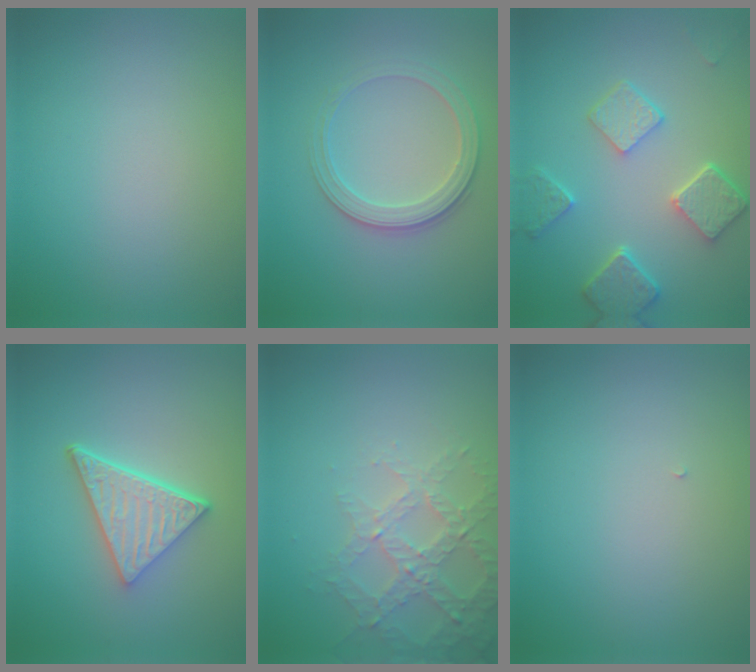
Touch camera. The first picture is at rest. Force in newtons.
{"total": 2.8, "press": 2.7, "slide": 0.7}
{"total": 4.9, "press": 3.9, "slide": 3.0}
{"total": 5.2, "press": 3.9, "slide": 3.5}
{"total": 3.7, "press": 3.5, "slide": 1.1}
{"total": 0.0}